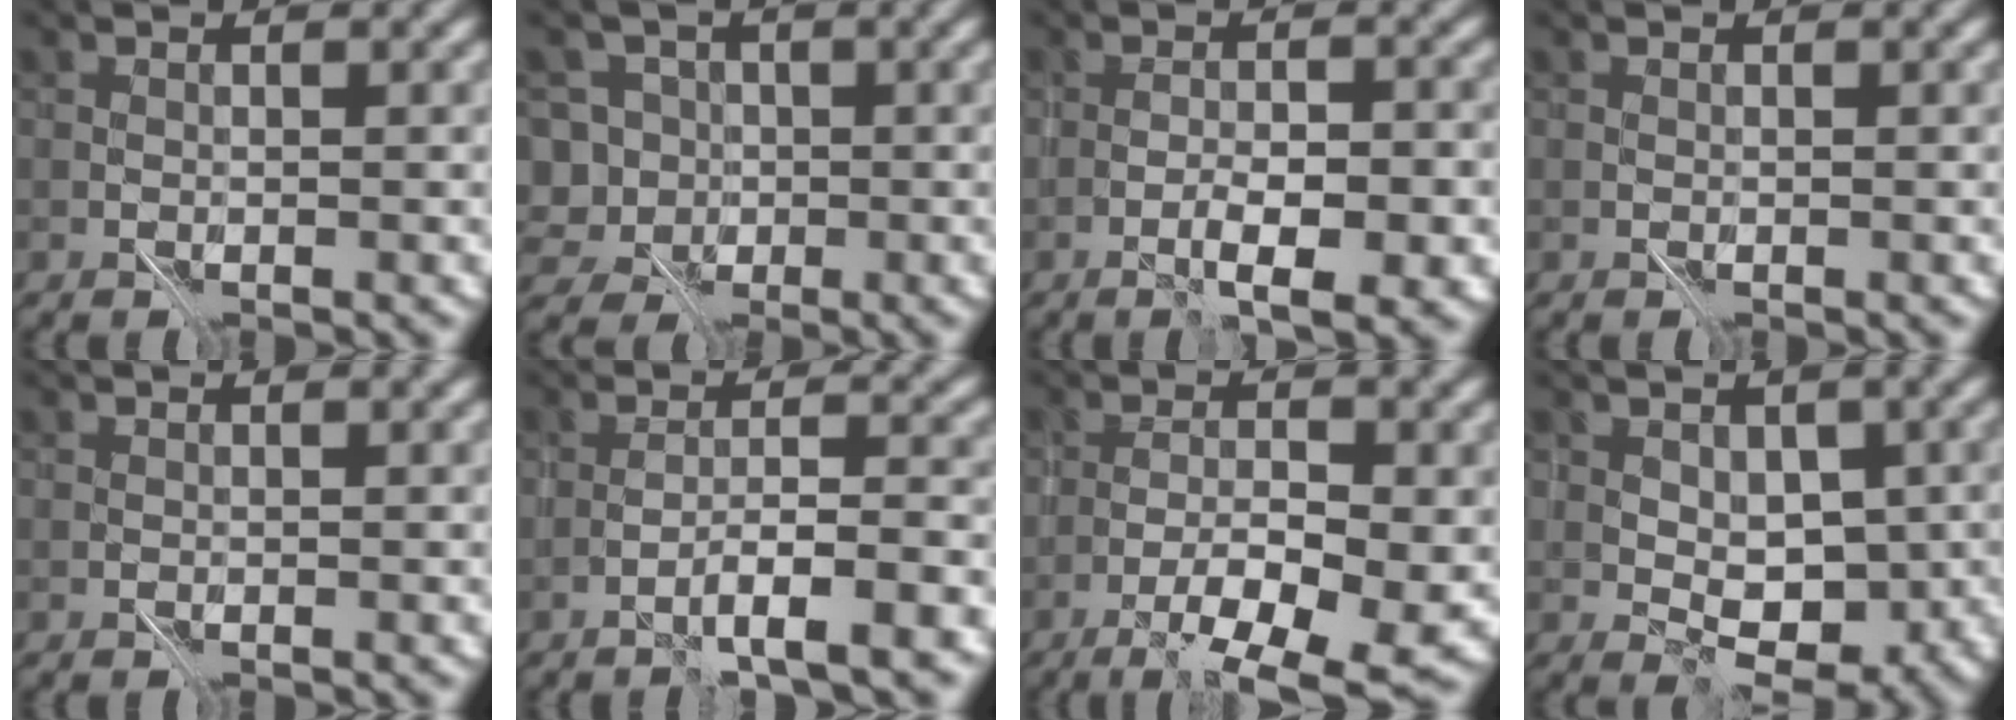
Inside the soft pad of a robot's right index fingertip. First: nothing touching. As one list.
[{"total": 7.8, "force": [-0.8, 7.4, 2.4], "torque": [-0.054, 0.027, -0.053]}, {"total": 3.3, "force": [-1.1, 0.5, 3.0], "torque": [-0.047, 0.003, -0.017]}, {"total": 0.0}, {"total": 0.0}, {"total": 2.6, "force": [-1.5, -0.3, 2.1], "torque": [-0.029, 0.019, -0.033]}, {"total": 5.9, "force": [-3.0, 1.0, 5.0], "torque": [-0.077, -0.002, -0.049]}, {"total": 3.8, "force": [0.6, 2.4, 2.9], "torque": [-0.034, -0.004, 0.012]}]